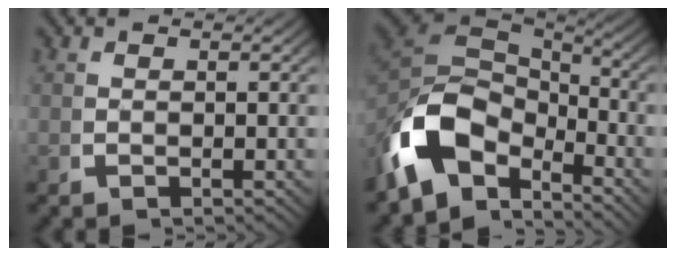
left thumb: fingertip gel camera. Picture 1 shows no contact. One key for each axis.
{"total": 13.3, "fx": -1.9, "fy": 9.2, "fz": 9.4, "tx": -0.222, "ty": -0.042, "tz": -0.019}